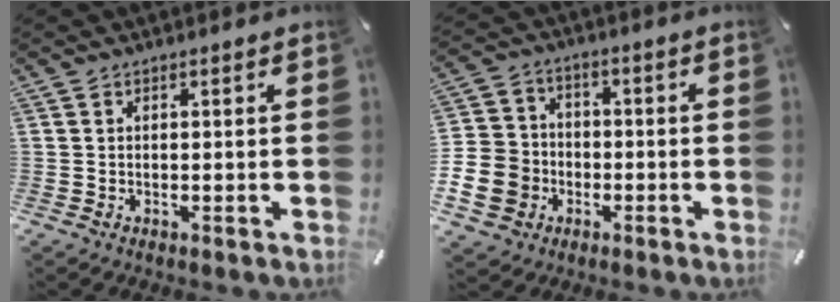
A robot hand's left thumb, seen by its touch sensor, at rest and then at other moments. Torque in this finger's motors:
{"motor_torque": [0.29, 1.93, 0.19, -0.02, 0.09]}